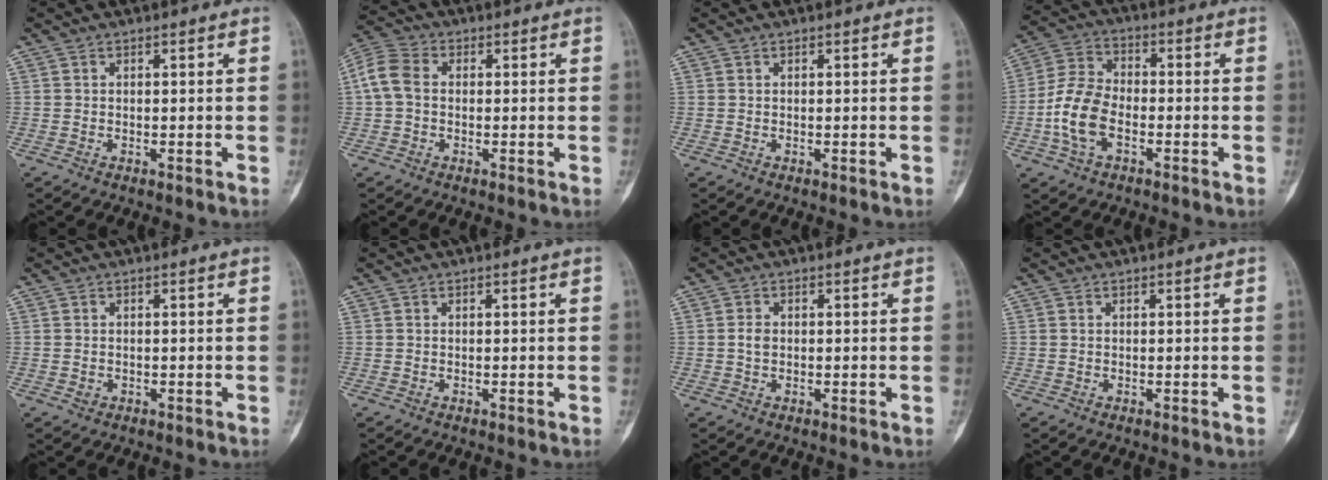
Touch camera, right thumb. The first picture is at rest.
{"total": 6.2, "force": [0.3, 4.6, 4.1], "torque": [-0.089, 0.020, -0.004]}
{"total": 0.0}
{"total": 10.4, "force": [-3.1, 6.2, 7.7], "torque": [-0.157, 0.027, -0.065]}
{"total": 0.9, "force": [-0.3, 0.8, 0.4], "torque": [-0.005, 0.005, 0.000]}
{"total": 0.0}
{"total": 1.8, "force": [0.0, 1.3, 1.2], "torque": [-0.022, 0.004, 0.000]}
{"total": 0.0}